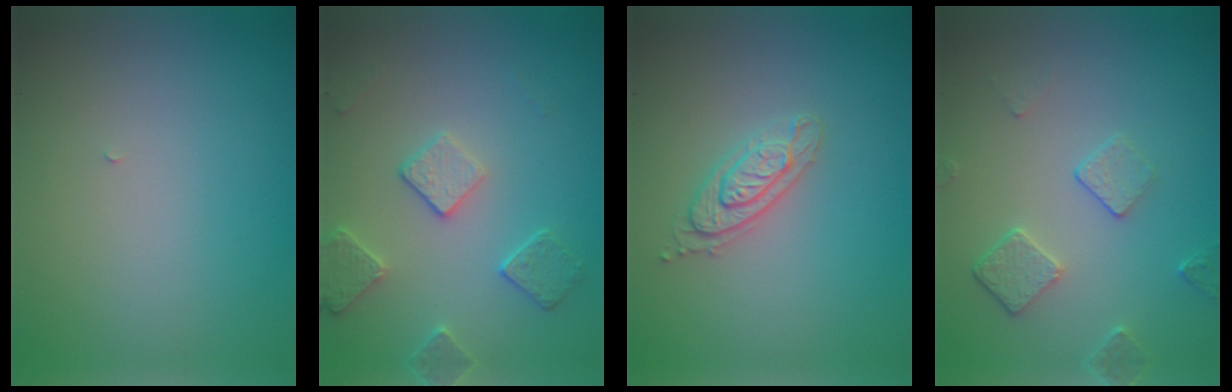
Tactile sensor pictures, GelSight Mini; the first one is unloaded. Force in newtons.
{"total": 2.8, "press": 2.7, "slide": 0.7}
{"total": 2.2, "press": 2.1, "slide": 0.5}
{"total": 2.3, "press": 1.6, "slide": 1.6}